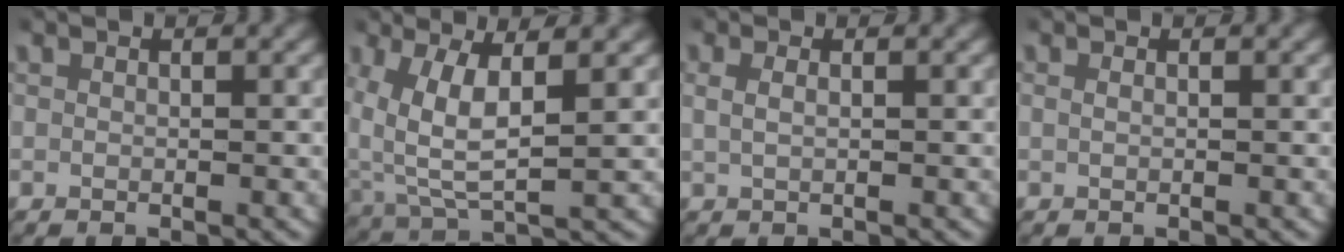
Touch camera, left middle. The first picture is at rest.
{"total": 6.2, "force": [1.4, 3.4, 5.0], "torque": [-0.108, -0.007, 0.033]}
{"total": 1.0, "force": [0.3, 0.4, 0.9], "torque": [-0.024, 0.000, 0.008]}
{"total": 0.0}